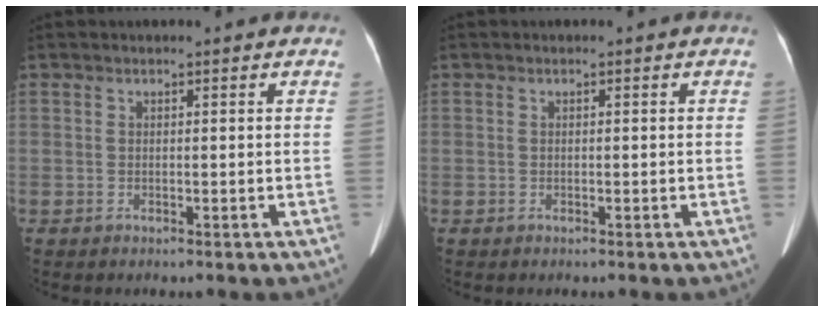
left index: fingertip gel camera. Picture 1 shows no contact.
{"total": 0.0}